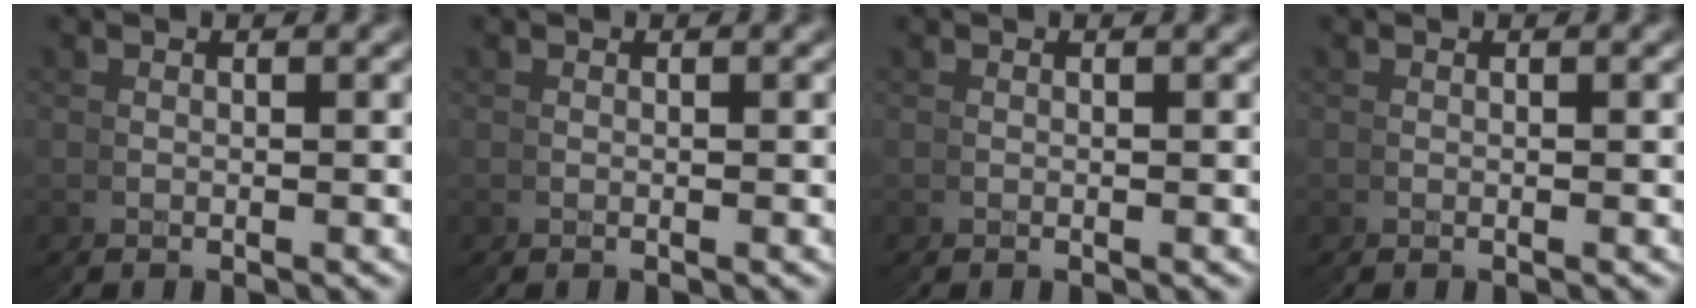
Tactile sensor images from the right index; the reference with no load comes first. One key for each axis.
{"total": 0.0}
{"total": 0.0}
{"total": 0.0}